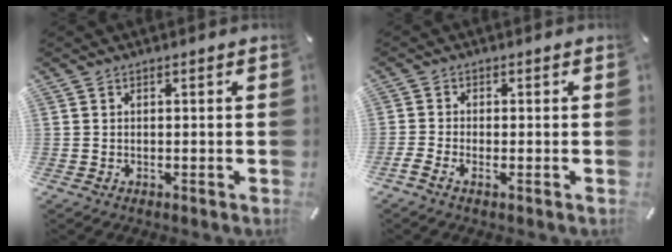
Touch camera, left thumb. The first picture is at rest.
{"total": 1.7, "force": [-1.1, 0.7, 1.2], "torque": [-0.020, 0.004, -0.019]}